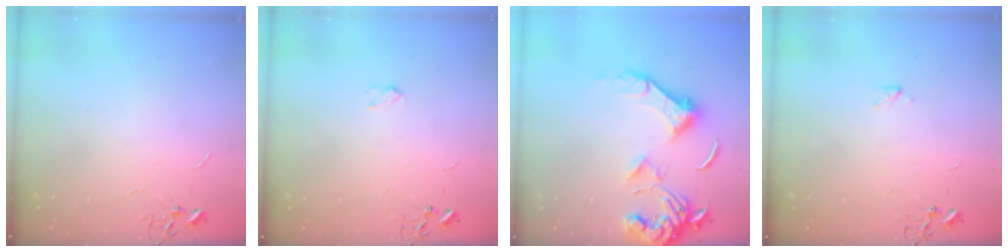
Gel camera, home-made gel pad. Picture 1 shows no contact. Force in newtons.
{"total": 2.4, "press": 2.4, "slide": 0.4}
{"total": 14.4, "press": 14.3, "slide": 1.6}
{"total": 2.2, "press": 2.2, "slide": 0.4}